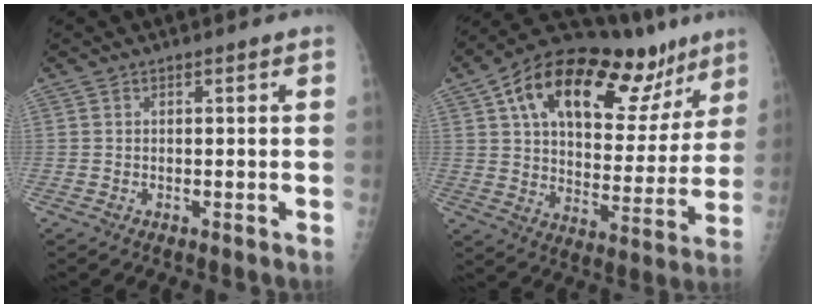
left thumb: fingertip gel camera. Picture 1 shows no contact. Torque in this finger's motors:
{"motor_torque": [0.92, 1.12, 1.73, -1.04, 0.29]}